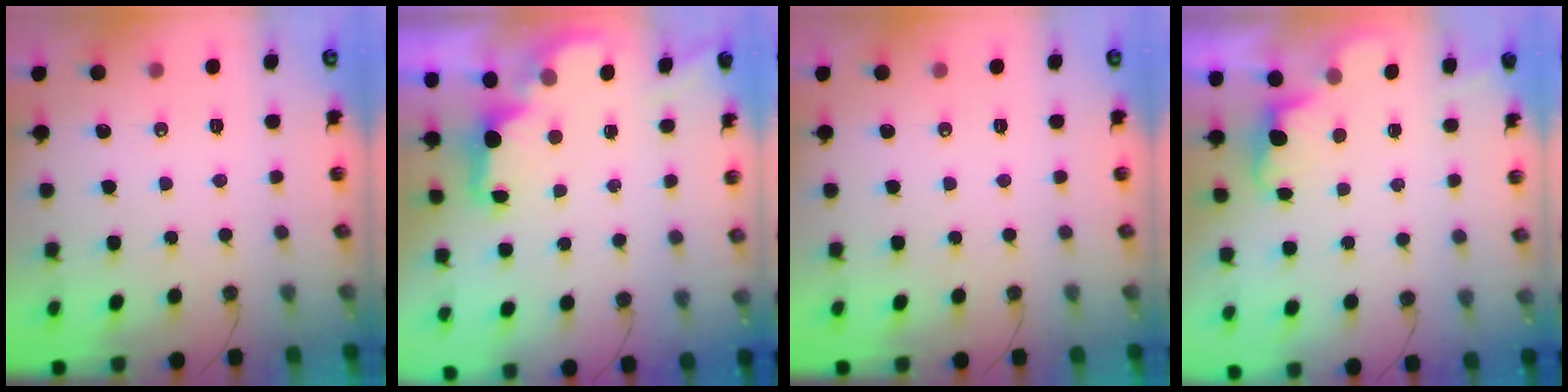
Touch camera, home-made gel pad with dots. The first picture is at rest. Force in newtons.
{"total": 2.1, "press": 1.9, "slide": 0.8}
{"total": 0.0}
{"total": 0.9, "press": 0.6, "slide": 0.7}